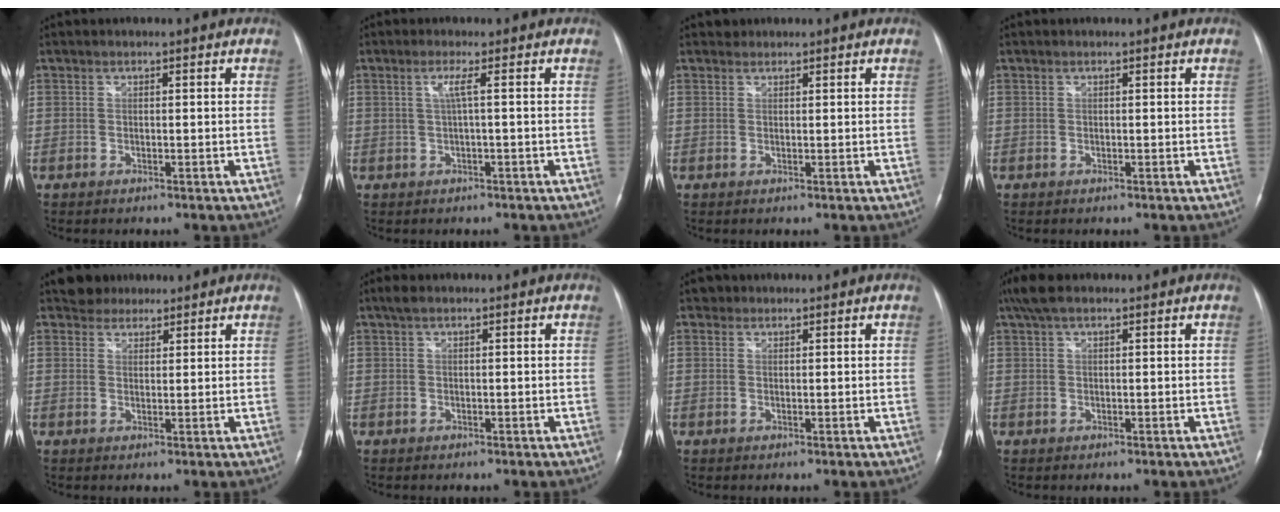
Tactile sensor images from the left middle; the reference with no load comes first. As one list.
[{"total": 1.9, "force": [0.2, -0.6, 1.8], "torque": [-0.040, 0.001, 0.005]}, {"total": 0.7, "force": [0.6, 0.4, -0.3], "torque": [0.005, 0.000, 0.005]}, {"total": 0.0}, {"total": 3.0, "force": [2.4, 1.7, -0.3], "torque": [0.008, 0.010, 0.035]}, {"total": 1.3, "force": [0.9, 0.5, 0.9], "torque": [-0.020, 0.015, 0.016]}, {"total": 1.1, "force": [0.6, 0.8, -0.2], "torque": [0.009, 0.001, 0.004]}, {"total": 3.9, "force": [2.7, 1.3, 2.5], "torque": [-0.057, 0.025, 0.052]}]